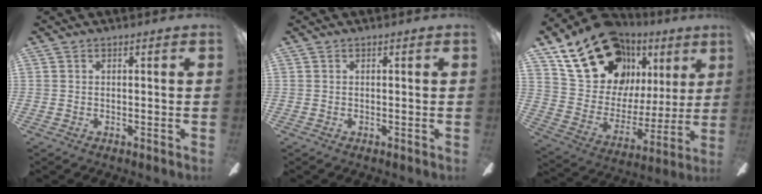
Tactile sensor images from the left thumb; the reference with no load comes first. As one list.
[{"total": 0.0}, {"total": 23.3, "force": [14.1, 15.0, 11.0], "torque": [-0.190, -0.063, 0.275]}]